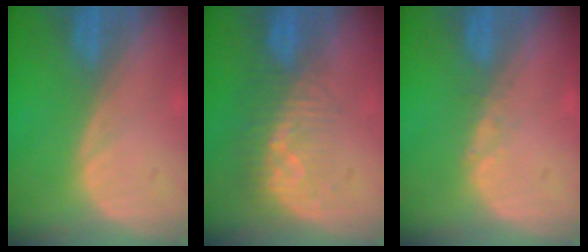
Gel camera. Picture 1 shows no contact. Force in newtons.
{"total": 8.2, "press": 7.3, "slide": 3.7}
{"total": 0.8, "press": 0.7, "slide": 0.1}